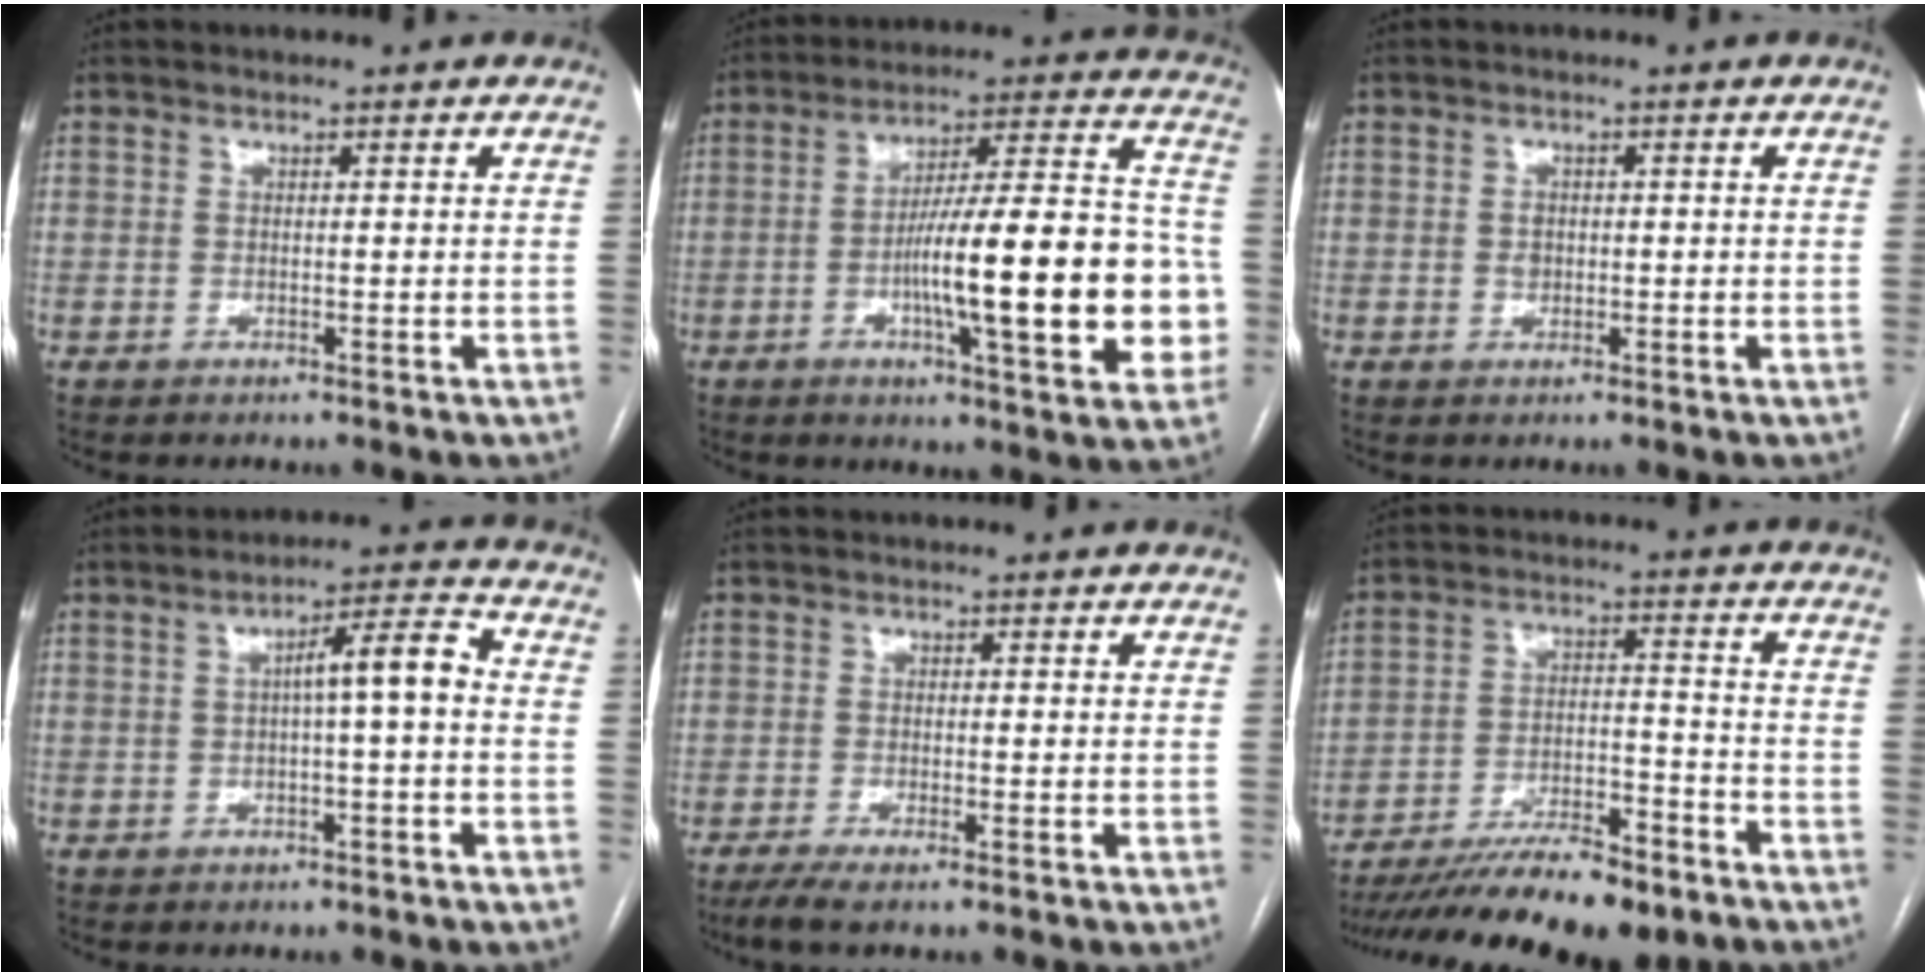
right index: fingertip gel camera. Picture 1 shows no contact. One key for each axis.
{"total": 21.4, "fx": -4.4, "fy": 3.4, "fz": 20.7, "tx": -0.266, "ty": 0.027, "tz": -0.059}
{"total": 1.5, "fx": -0.1, "fy": 1.2, "fz": 0.9, "tx": -0.014, "ty": 0.002, "tz": 0.001}
{"total": 6.1, "fx": 0.0, "fy": 0.6, "fz": 6.0, "tx": -0.092, "ty": 0.019, "tz": 0.000}
{"total": 3.7, "fx": -2.6, "fy": 0.2, "fz": 2.6, "tx": -0.043, "ty": -0.008, "tz": -0.047}
{"total": 17.6, "fx": -14.2, "fy": 3.5, "fz": 9.7, "tx": -0.148, "ty": -0.003, "tz": -0.230}